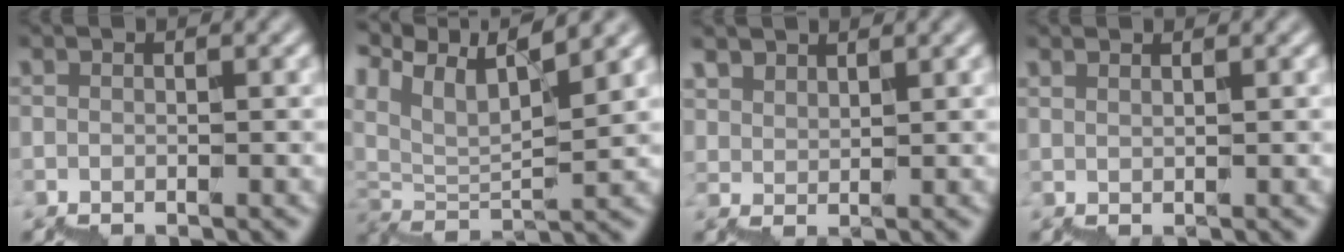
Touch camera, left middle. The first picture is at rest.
{"total": 8.9, "force": [7.8, 1.5, 3.9], "torque": [-0.087, 0.027, 0.144]}
{"total": 2.3, "force": [2.3, 0.3, -0.2], "torque": [0.007, 0.006, 0.047]}
{"total": 1.2, "force": [1.1, 0.2, 0.5], "torque": [0.011, -0.003, 0.021]}